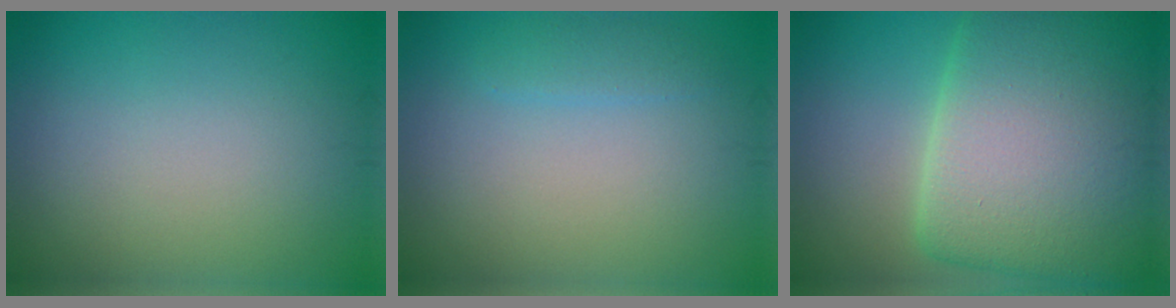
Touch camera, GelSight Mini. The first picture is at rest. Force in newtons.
{"total": 1.4, "press": 1.4, "slide": 0.1}
{"total": 14.6, "press": 14.6, "slide": 0.3}